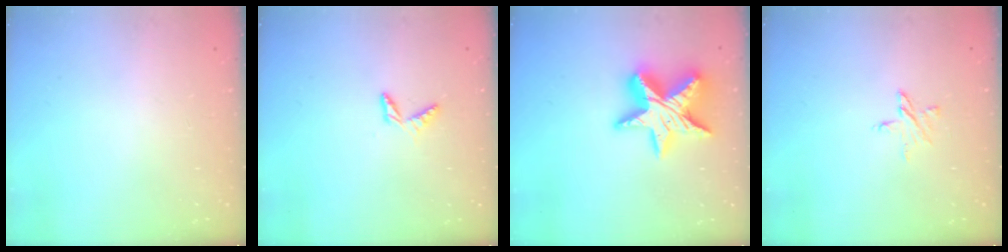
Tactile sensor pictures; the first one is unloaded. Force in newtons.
{"total": 4.0, "press": 3.9, "slide": 0.3}
{"total": 17.4, "press": 17.4, "slide": 1.2}
{"total": 4.8, "press": 4.8, "slide": 0.5}